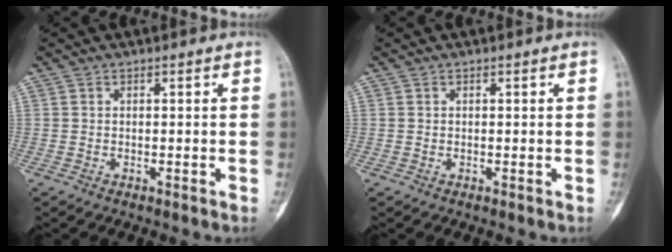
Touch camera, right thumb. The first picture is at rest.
{"total": 0.0}